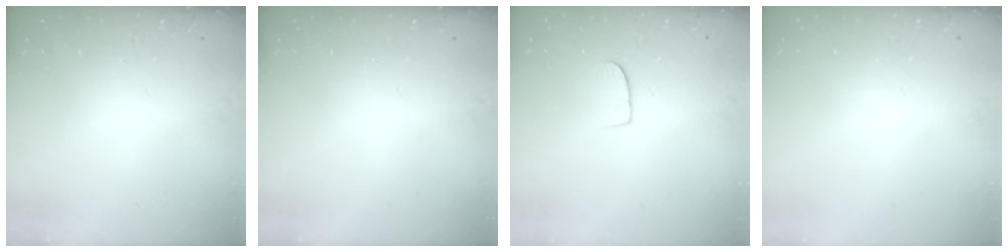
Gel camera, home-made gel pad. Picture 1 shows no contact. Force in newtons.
{"total": 0.0}
{"total": 6.1, "press": 6.1, "slide": 0.4}
{"total": 0.0}